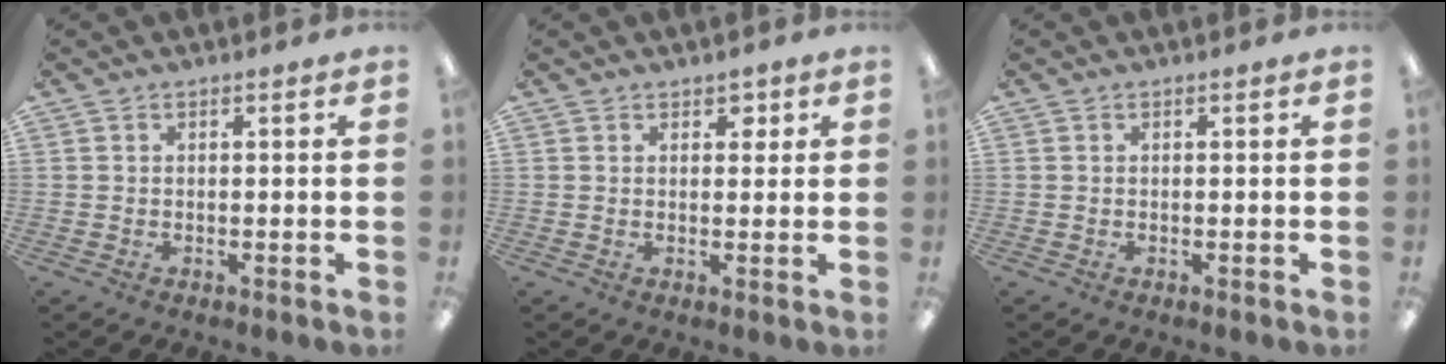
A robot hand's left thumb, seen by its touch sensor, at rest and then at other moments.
{"total": 2.3, "force": [1.4, 1.5, 1.0], "torque": [-0.004, -0.003, 0.021]}
{"total": 0.0}